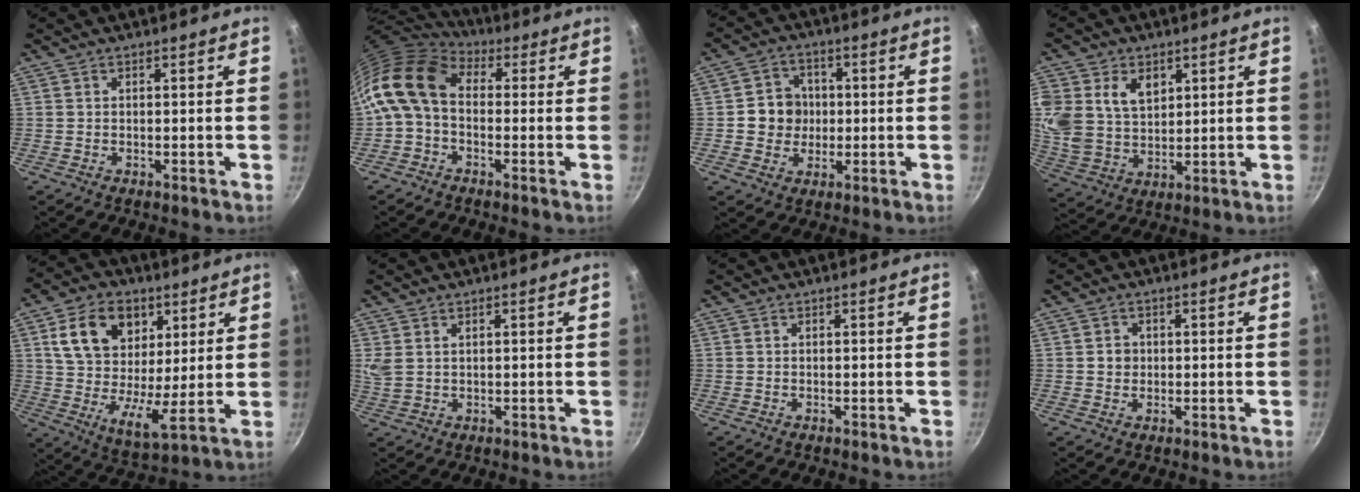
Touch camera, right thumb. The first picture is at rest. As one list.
[{"total": 12.6, "force": [0.2, 8.8, 9.0], "torque": [-0.166, 0.026, -0.018]}, {"total": 7.3, "force": [0.1, 6.8, 2.6], "torque": [-0.005, 0.009, -0.006]}, {"total": 15.5, "force": [5.1, 11.5, 9.0], "torque": [-0.196, -0.008, 0.107]}, {"total": 16.4, "force": [6.8, 10.5, 10.5], "torque": [-0.158, -0.025, 0.112]}, {"total": 3.5, "force": [1.5, 2.3, 2.2], "torque": [-0.040, -0.003, 0.036]}, {"total": 0.0}, {"total": 2.4, "force": [0.1, 2.2, 0.9], "torque": [-0.003, 0.006, 0.000]}]